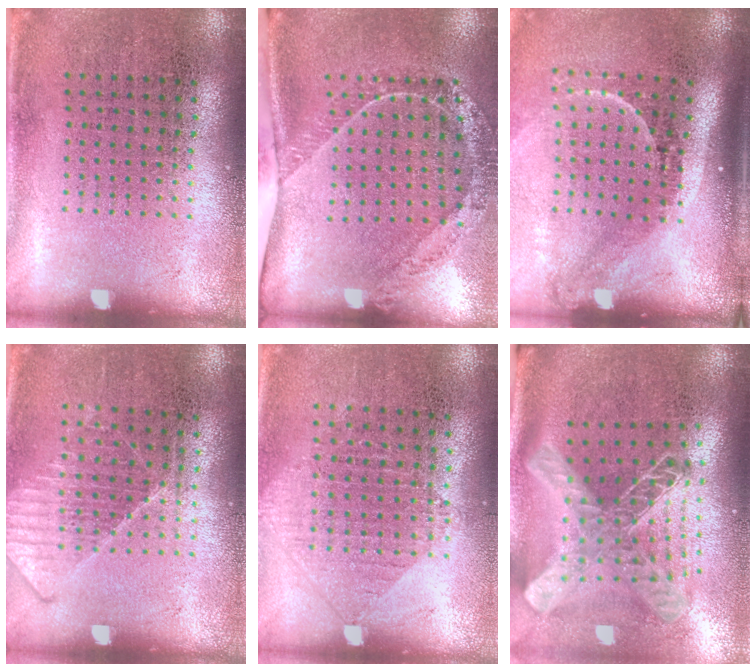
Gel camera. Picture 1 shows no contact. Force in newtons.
{"total": 1.7, "press": 1.5, "slide": 0.8}
{"total": 2.2, "press": 1.4, "slide": 1.7}
{"total": 1.2, "press": 1.2, "slide": 0.3}
{"total": 0.9, "press": 0.8, "slide": 0.3}
{"total": 2.8, "press": 2.0, "slide": 2.0}